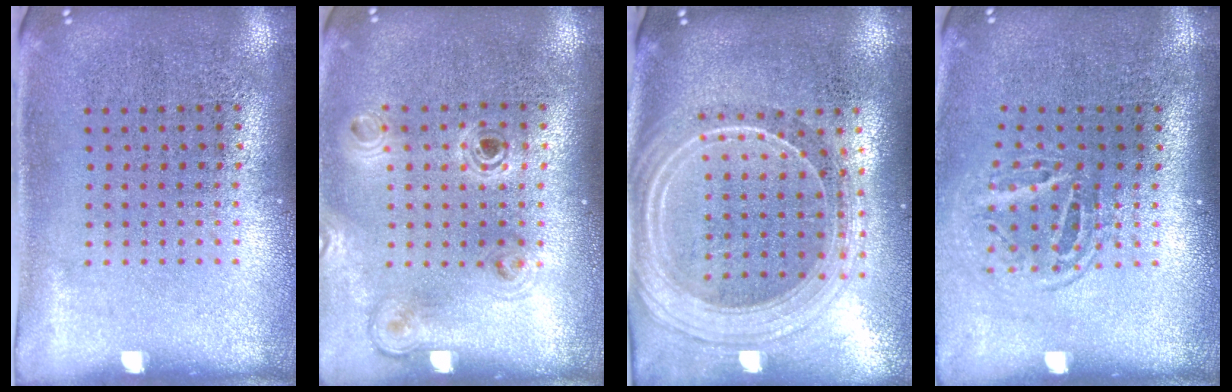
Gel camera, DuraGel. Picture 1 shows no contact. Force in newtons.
{"total": 1.0, "press": 1.0, "slide": 0.1}
{"total": 2.3, "press": 2.0, "slide": 1.2}
{"total": 1.7, "press": 1.1, "slide": 1.3}